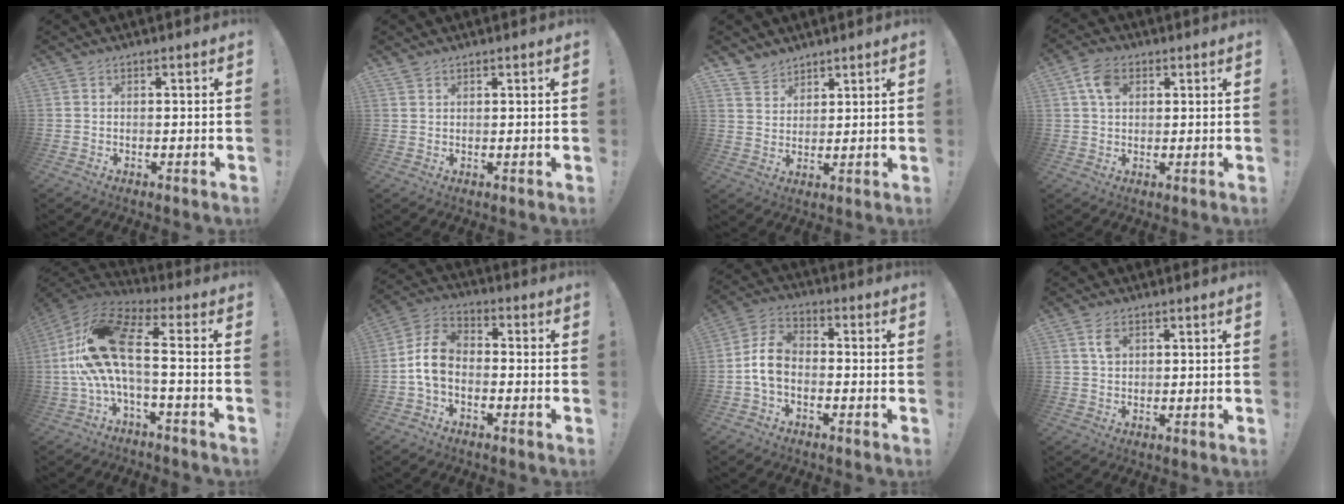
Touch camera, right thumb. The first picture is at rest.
{"total": 1.5, "force": [1.3, 0.6, 0.2], "torque": [0.000, -0.005, 0.025]}
{"total": 5.6, "force": [4.7, 3.0, 0.1], "torque": [-0.006, -0.036, 0.092]}
{"total": 7.0, "force": [2.4, 4.9, 4.3], "torque": [-0.075, 0.006, 0.049]}
{"total": 18.6, "force": [0.7, 7.1, 17.2], "torque": [-0.331, 0.012, 0.012]}
{"total": 9.5, "force": [-1.8, 6.6, 6.5], "torque": [-0.134, 0.014, -0.031]}
{"total": 8.6, "force": [-1.8, 6.0, 5.9], "torque": [-0.117, 0.013, -0.030]}
{"total": 3.6, "force": [1.5, 2.3, 2.3], "torque": [-0.027, -0.005, 0.024]}